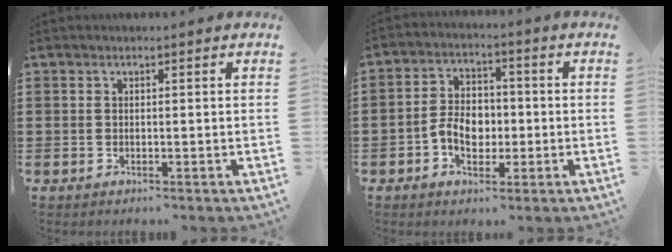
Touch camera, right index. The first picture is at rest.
{"total": 5.6, "force": [-1.4, 4.0, 3.7], "torque": [-0.078, 0.003, -0.031]}